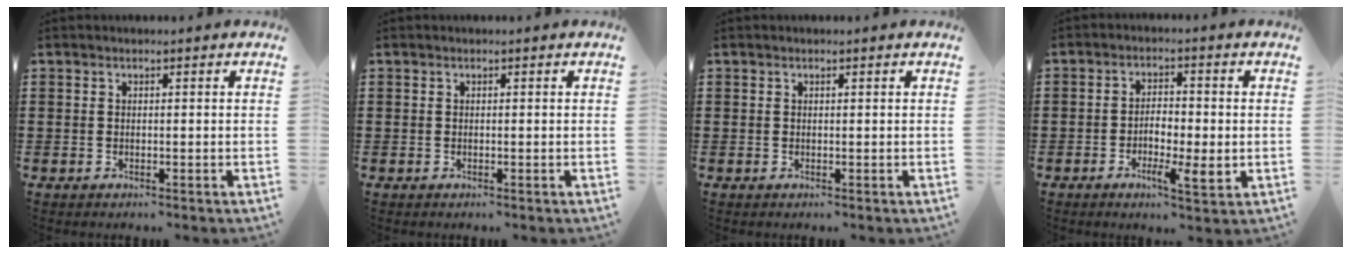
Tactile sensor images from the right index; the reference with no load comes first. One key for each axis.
{"total": 0.0}
{"total": 0.0}
{"total": 4.9, "fx": -1.4, "fy": 2.0, "fz": 4.3, "tx": -0.066, "ty": 0.004, "tz": -0.027}